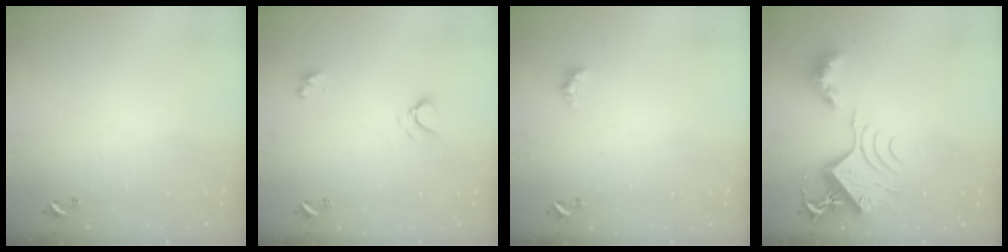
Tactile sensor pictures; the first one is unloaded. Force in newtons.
{"total": 4.6, "press": 4.6, "slide": 0.6}
{"total": 1.1, "press": 1.1, "slide": 0.4}
{"total": 10.1, "press": 10.0, "slide": 1.5}